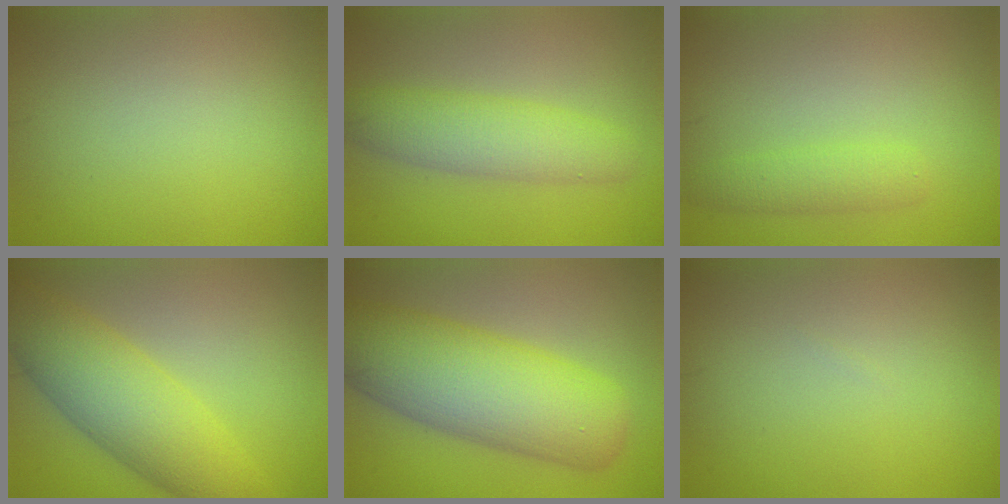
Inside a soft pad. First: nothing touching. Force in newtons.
{"total": 4.5, "press": 4.5, "slide": 0.2}
{"total": 2.2, "press": 2.2, "slide": 0.1}
{"total": 7.1, "press": 7.1, "slide": 0.2}
{"total": 10.4, "press": 10.3, "slide": 0.7}
{"total": 0.0}